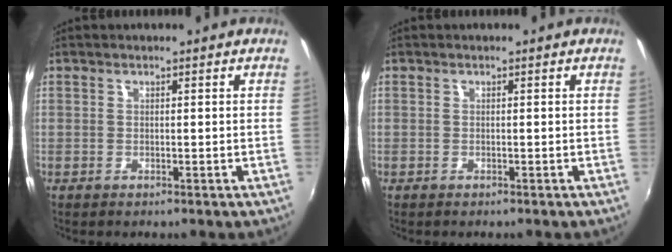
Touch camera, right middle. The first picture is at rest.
{"total": 0.0}